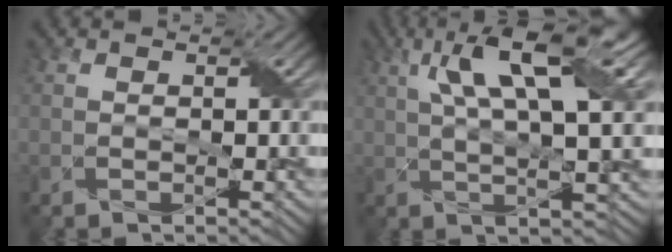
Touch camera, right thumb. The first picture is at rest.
{"total": 12.1, "force": [4.2, 3.3, 10.8], "torque": [-0.193, 0.007, 0.075]}